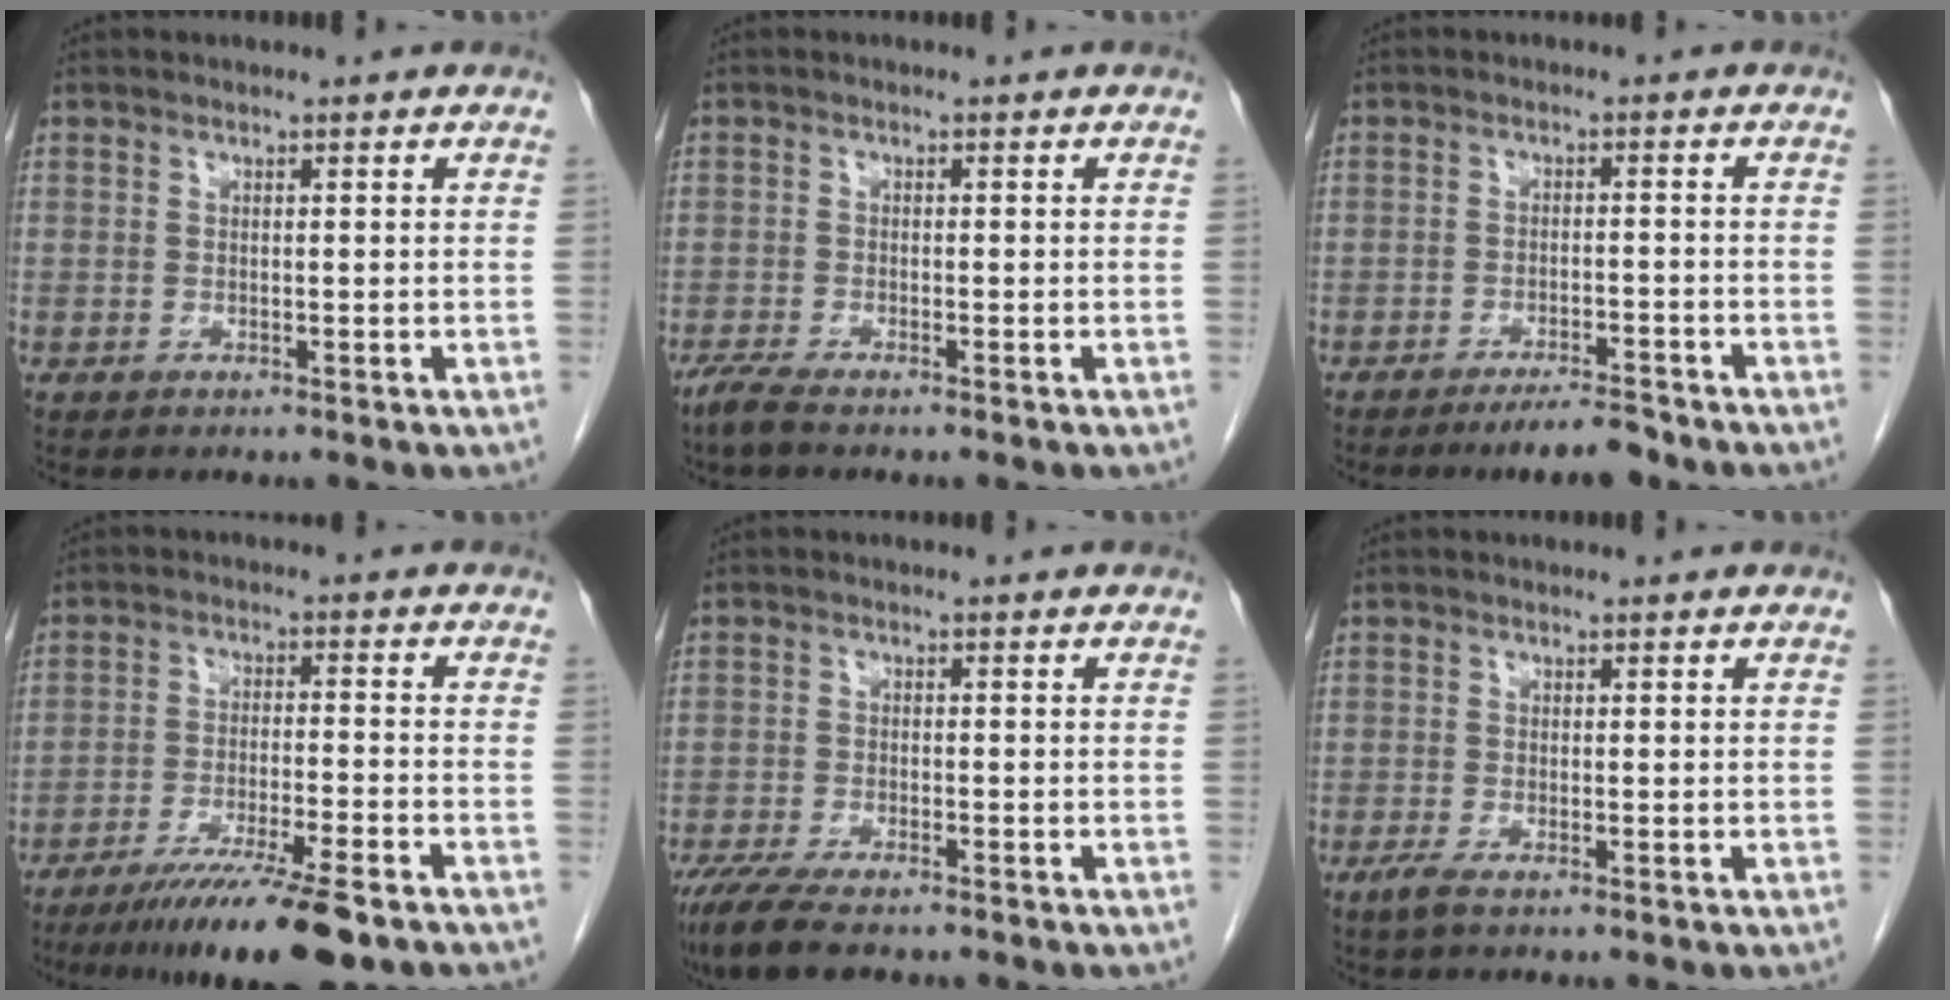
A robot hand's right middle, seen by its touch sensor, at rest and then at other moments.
{"total": 2.3, "force": [-2.0, -0.1, 1.2], "torque": [-0.031, -0.008, -0.045]}
{"total": 5.0, "force": [-4.2, 0.5, 2.7], "torque": [-0.040, -0.008, -0.069]}
{"total": 13.6, "force": [-9.9, 0.7, 9.3], "torque": [-0.144, -0.036, -0.159]}
{"total": 8.6, "force": [-6.7, 2.0, 5.0], "torque": [-0.084, -0.019, -0.112]}
{"total": 1.3, "force": [-0.8, 0.1, 1.0], "torque": [-0.027, -0.007, -0.023]}